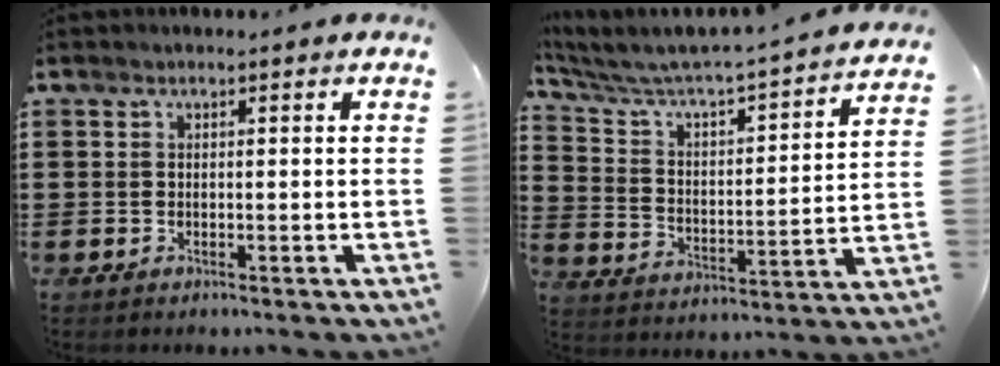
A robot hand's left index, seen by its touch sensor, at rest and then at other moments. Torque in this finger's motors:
{"motor_torque": [1.07, -1.07, 0.53, 0.15]}